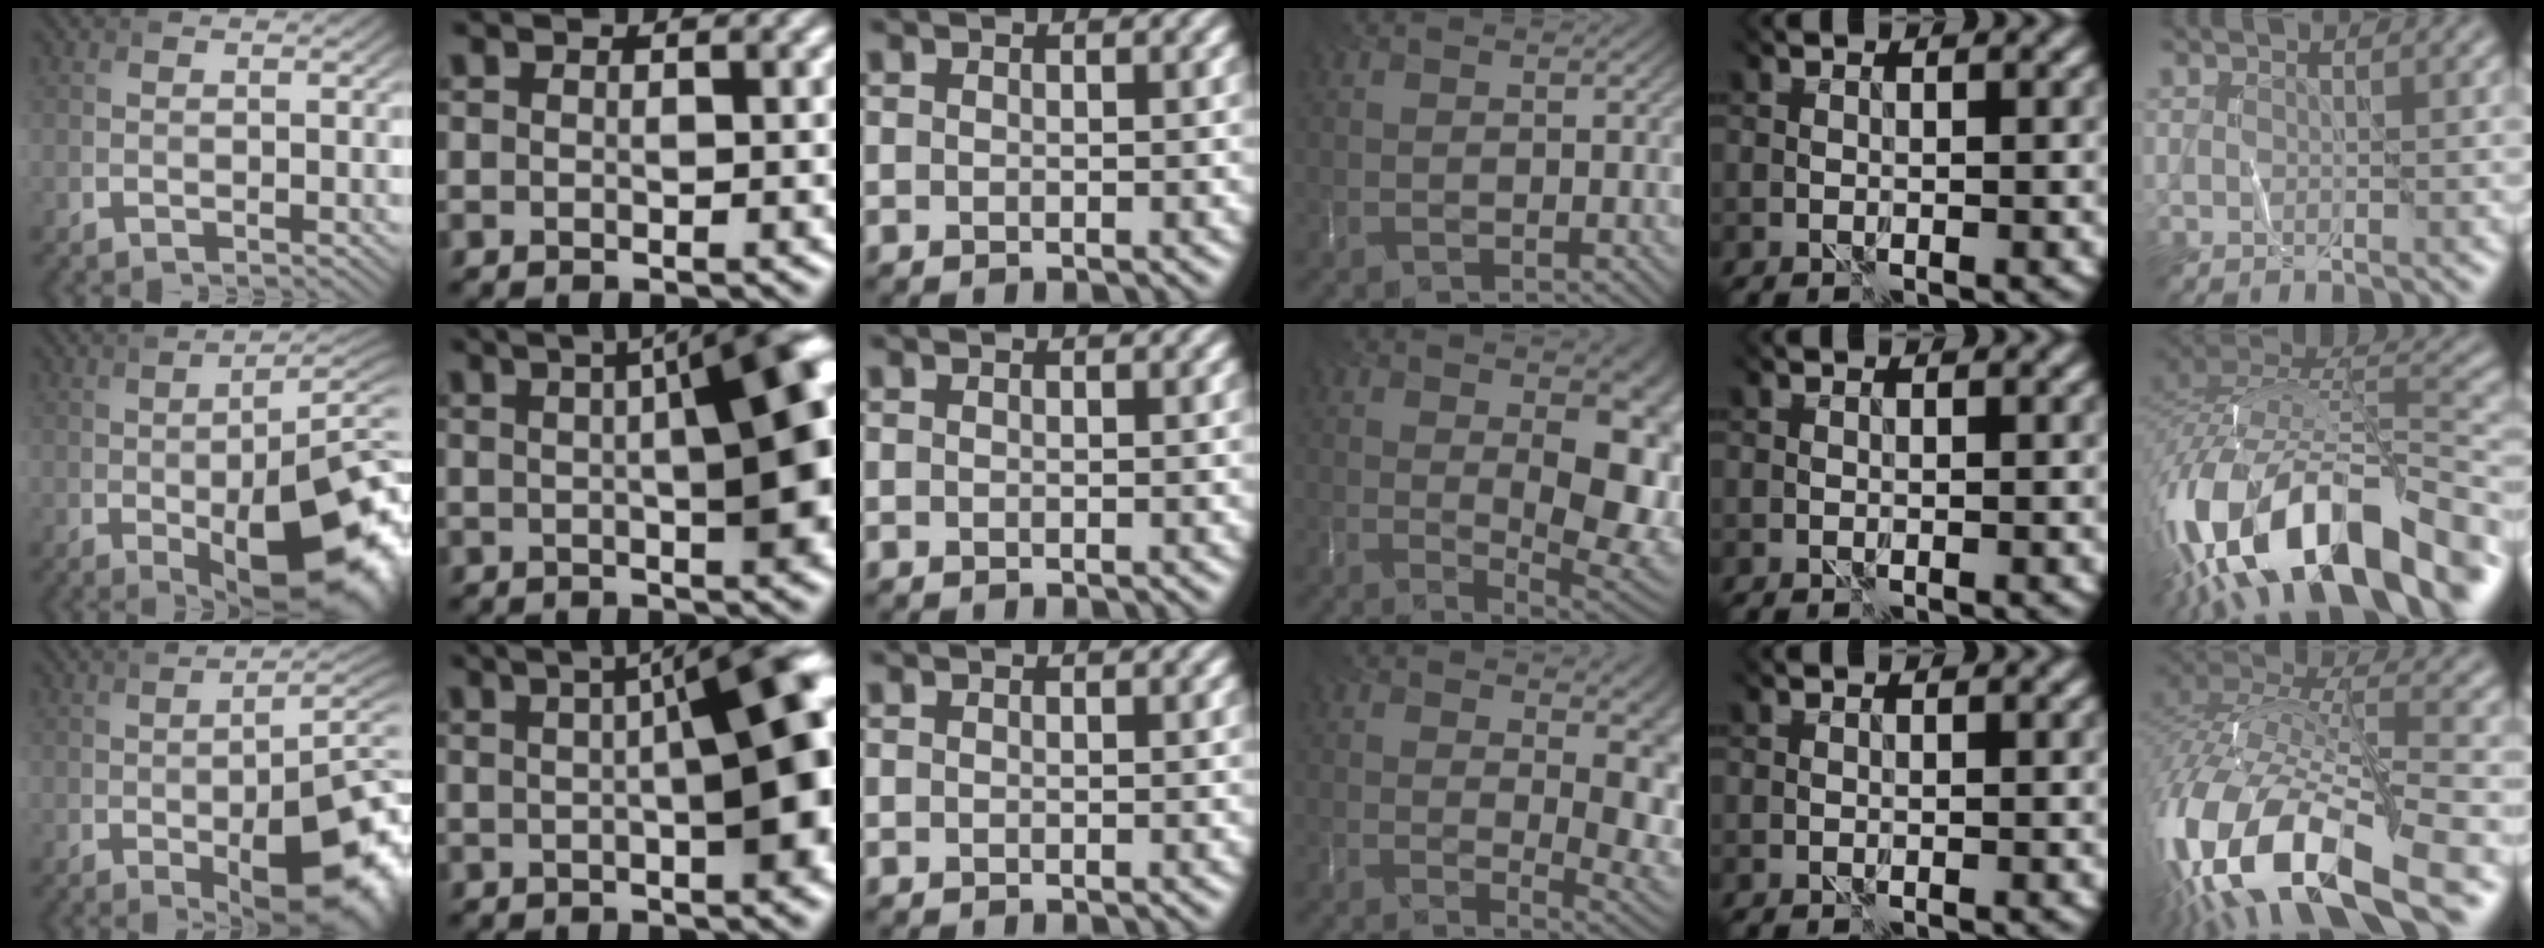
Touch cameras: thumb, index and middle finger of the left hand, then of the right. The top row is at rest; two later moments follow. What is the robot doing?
{"motion": "wrap", "object": "string"}